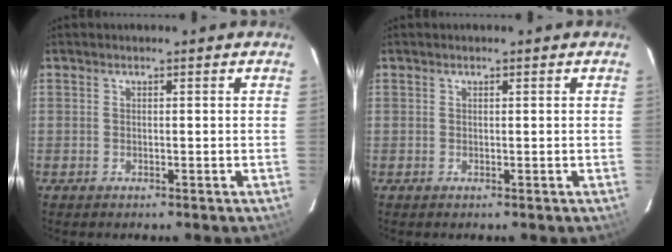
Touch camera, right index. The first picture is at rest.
{"total": 0.0}